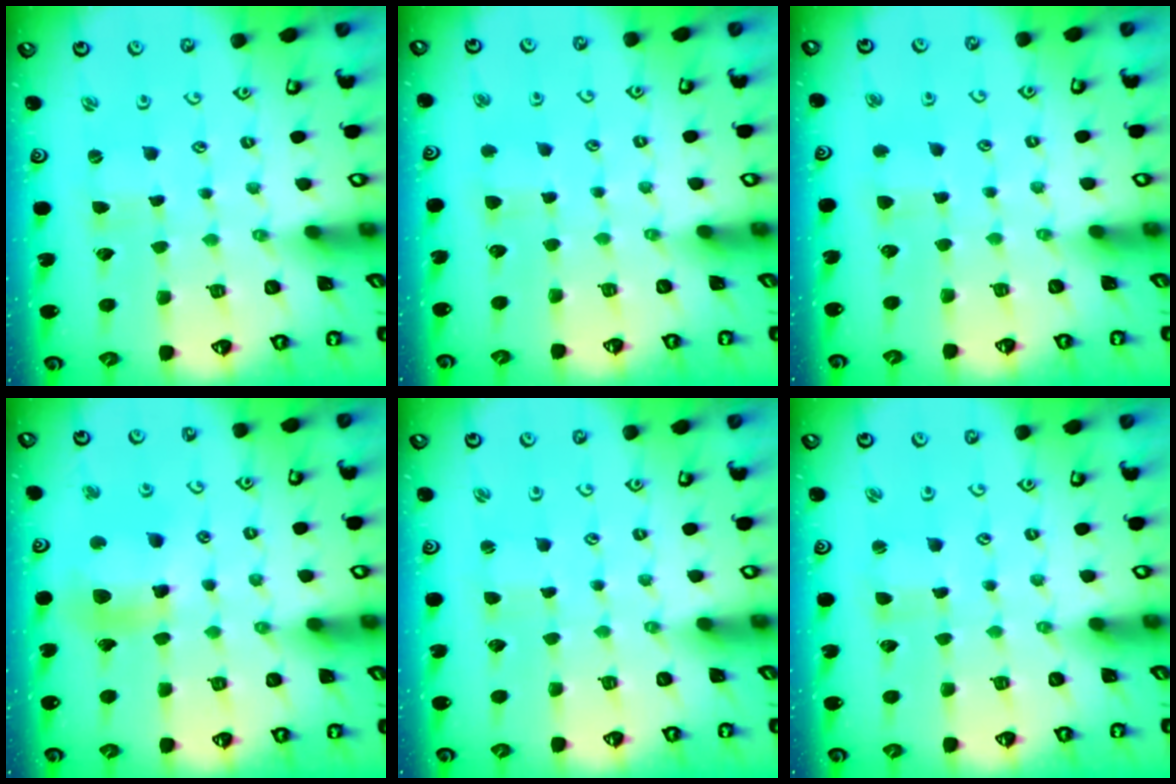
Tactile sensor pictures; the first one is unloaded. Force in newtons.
{"total": 2.8, "press": 2.8, "slide": 0.5}
{"total": 2.8, "press": 2.8, "slide": 0.5}
{"total": 12.3, "press": 12.0, "slide": 2.6}
{"total": 0.5, "press": 0.5, "slide": 0.0}
{"total": 1.2, "press": 1.2, "slide": 0.0}